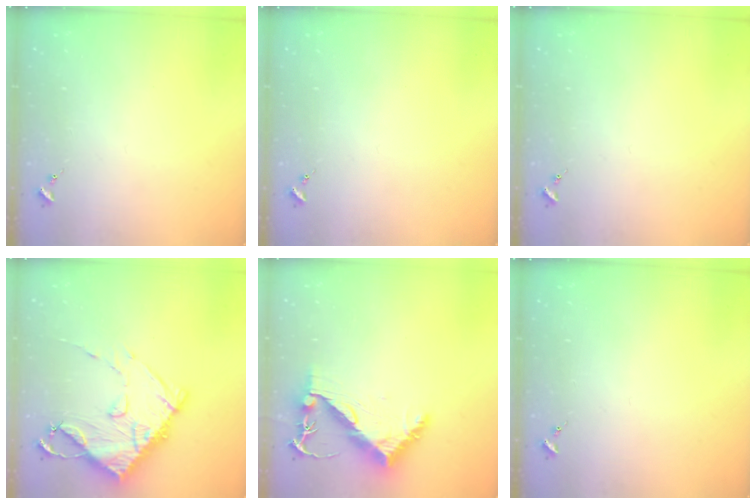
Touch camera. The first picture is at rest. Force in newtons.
{"total": 0.0}
{"total": 0.0}
{"total": 13.5, "press": 13.5, "slide": 1.2}
{"total": 8.6, "press": 8.5, "slide": 1.1}
{"total": 0.0}